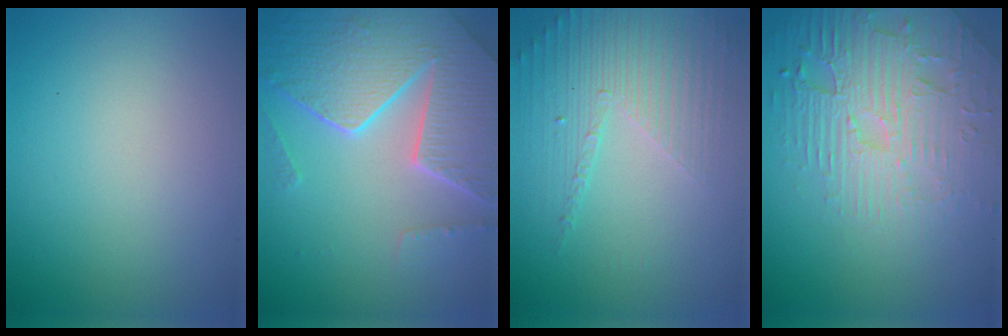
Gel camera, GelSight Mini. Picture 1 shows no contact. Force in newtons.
{"total": 8.1, "press": 5.8, "slide": 5.6}
{"total": 5.2, "press": 3.2, "slide": 4.0}
{"total": 4.9, "press": 4.6, "slide": 1.8}